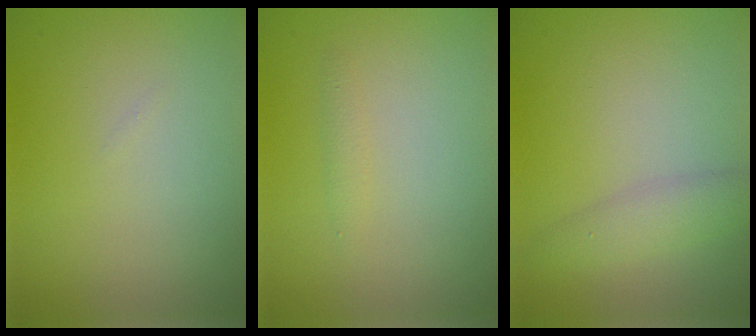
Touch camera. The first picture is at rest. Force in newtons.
{"total": 0.7, "press": 0.7, "slide": 0.0}
{"total": 2.5, "press": 2.5, "slide": 0.0}